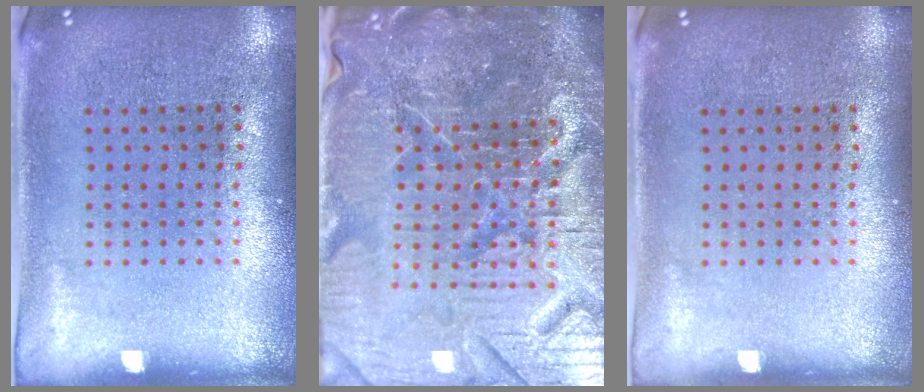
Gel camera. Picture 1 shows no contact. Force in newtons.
{"total": 7.1, "press": 6.3, "slide": 3.2}
{"total": 0.0}